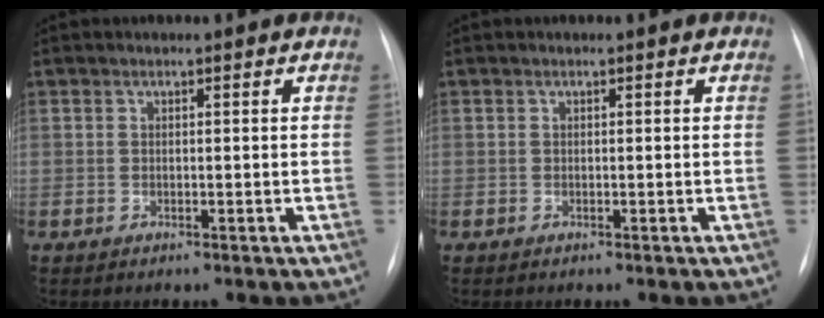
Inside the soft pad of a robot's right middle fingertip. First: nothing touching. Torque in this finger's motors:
{"motor_torque": [-0.15, -0.05, 0.00, 0.00]}